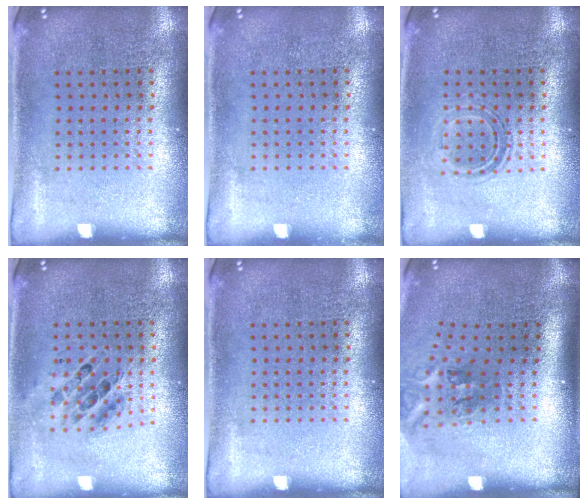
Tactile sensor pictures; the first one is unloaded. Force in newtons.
{"total": 0.0}
{"total": 1.1, "press": 1.0, "slide": 0.5}
{"total": 0.7, "press": 0.6, "slide": 0.2}
{"total": 0.0}
{"total": 2.2, "press": 1.3, "slide": 1.8}